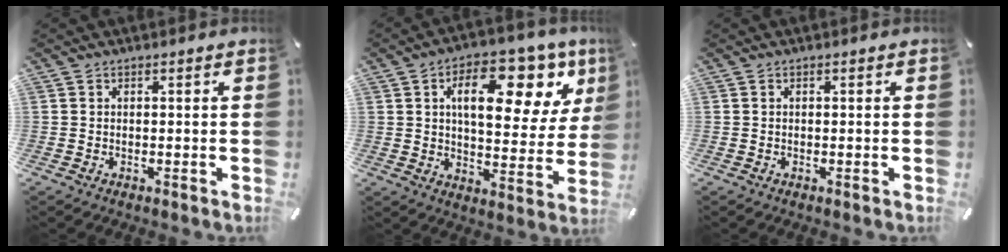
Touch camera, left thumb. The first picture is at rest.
{"total": 18.0, "force": [7.8, 9.3, 13.3], "torque": [-0.190, -0.036, 0.125]}
{"total": 0.0}